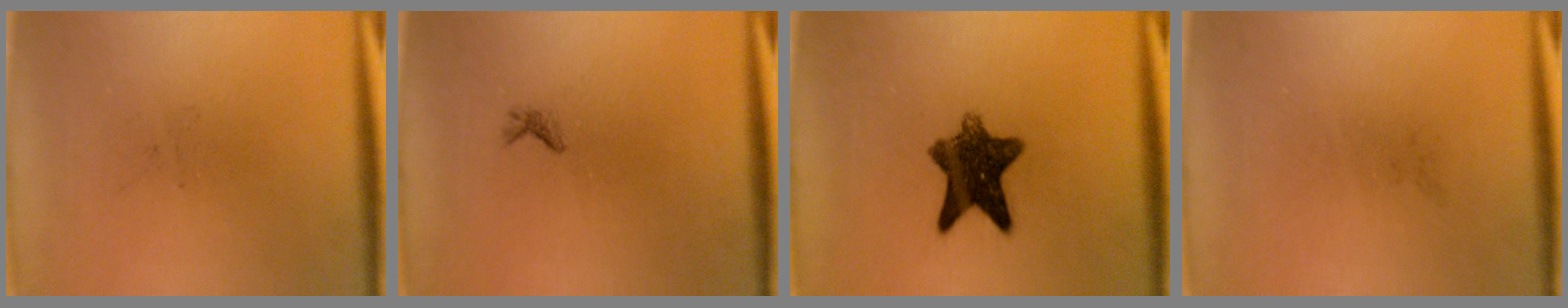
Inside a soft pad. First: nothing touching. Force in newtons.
{"total": 0.6}
{"total": 9.5}
{"total": 0.0}